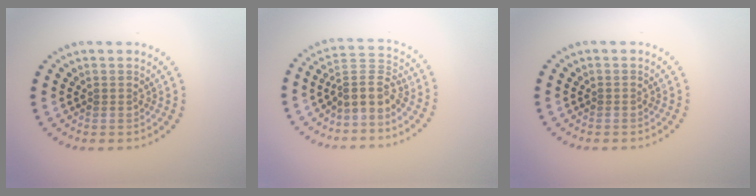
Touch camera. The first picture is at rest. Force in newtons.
{"total": 3.3, "press": 2.4, "slide": 2.2}
{"total": 0.0}